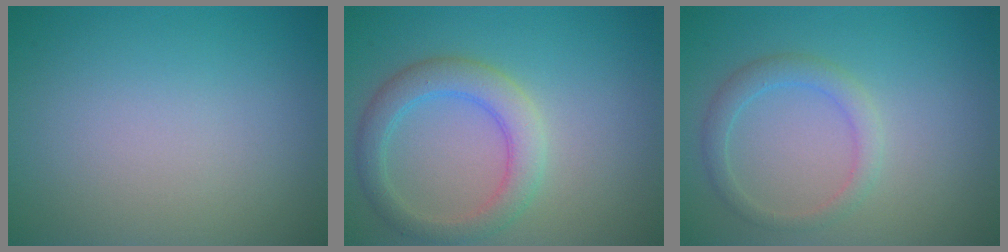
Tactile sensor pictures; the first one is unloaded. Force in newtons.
{"total": 3.9, "press": 3.8, "slide": 0.5}
{"total": 2.2, "press": 2.2, "slide": 0.1}